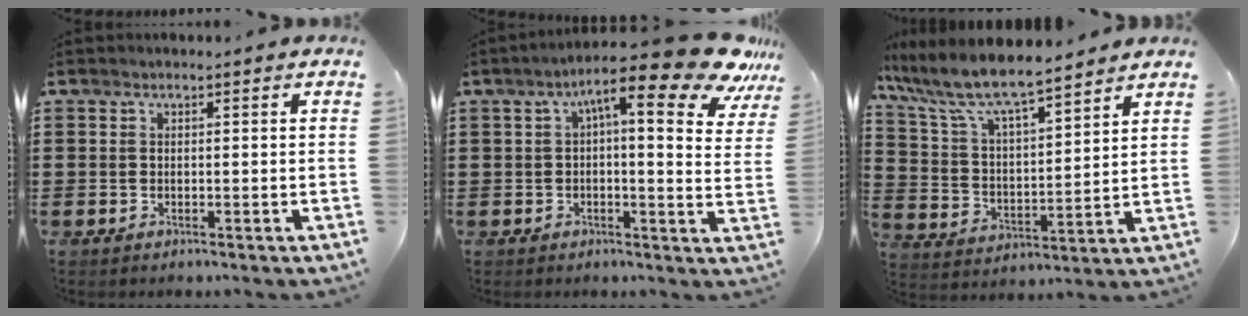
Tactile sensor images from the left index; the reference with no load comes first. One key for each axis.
{"total": 13.1, "fx": 7.6, "fy": 2.2, "fz": 10.4, "tx": -0.169, "ty": -0.033, "tz": 0.116}
{"total": 8.4, "fx": 7.4, "fy": 1.1, "fz": 3.8, "tx": -0.108, "ty": -0.039, "tz": 0.126}